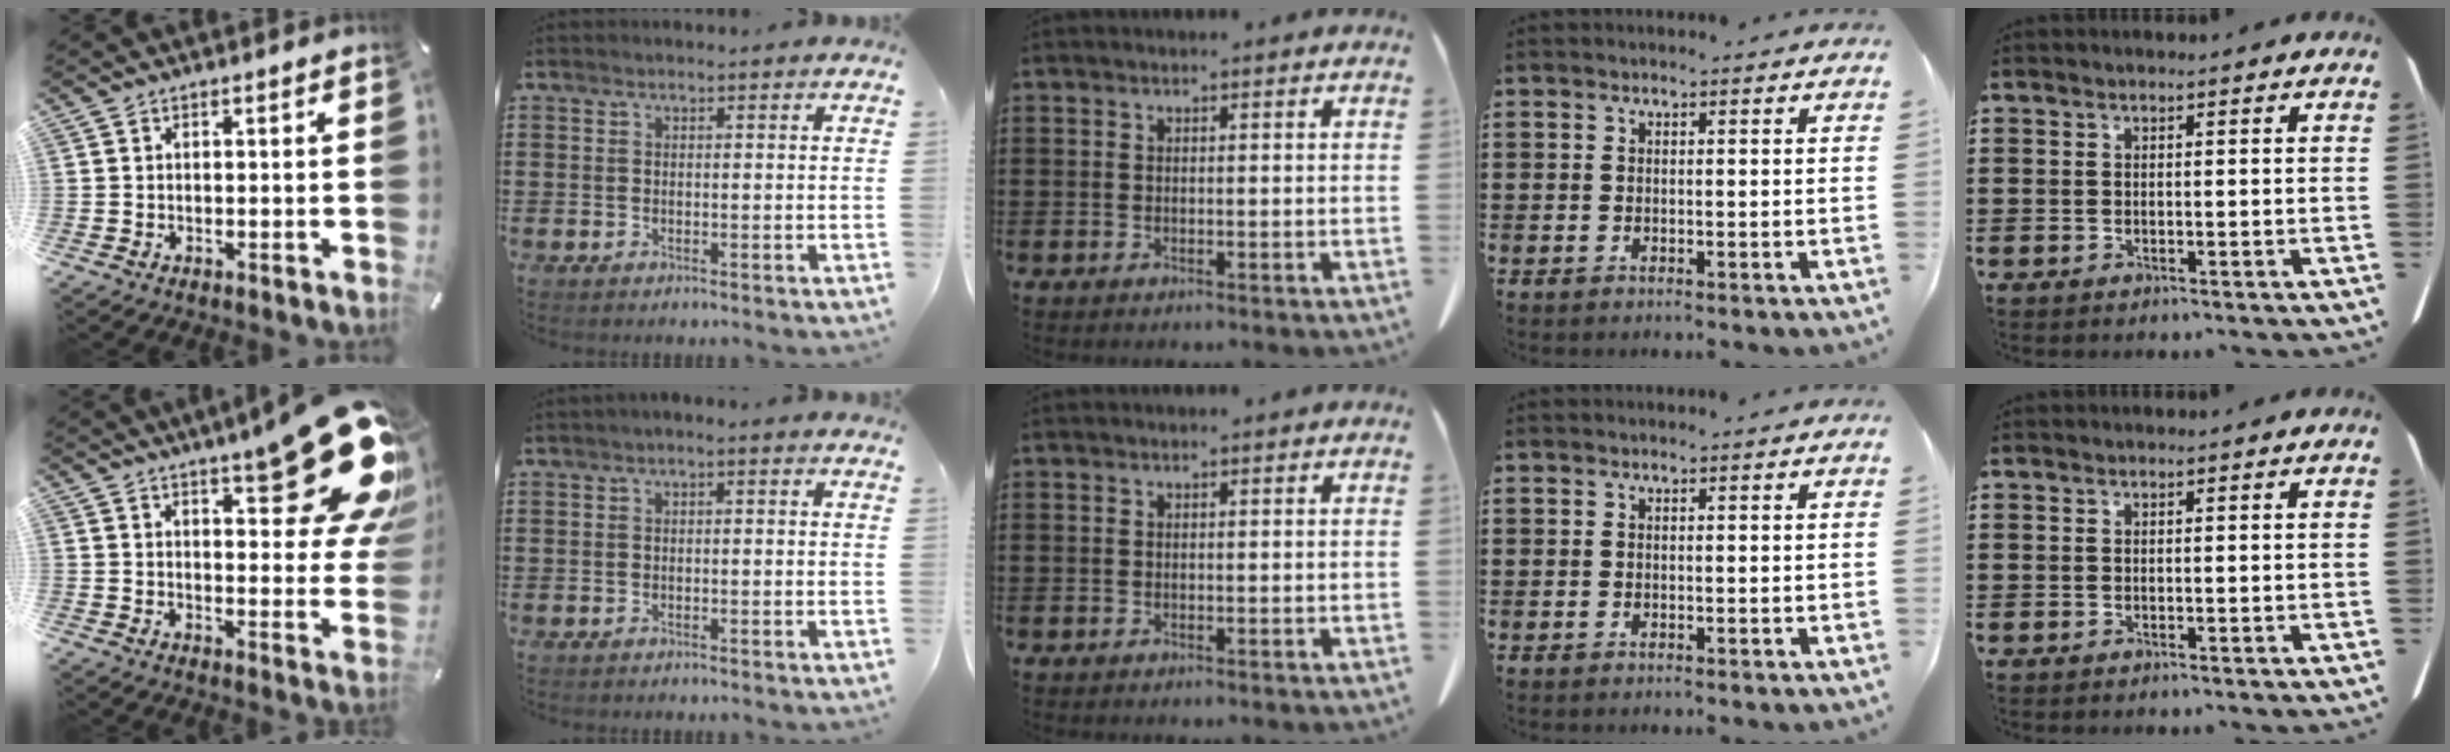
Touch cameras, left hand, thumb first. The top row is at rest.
{"thumb": {"total": 20.6, "force": [13.1, 6.4, 14.6], "torque": [-0.178, -0.099, 0.214]}, "index": {"total": 0.9, "force": [-0.6, 0.2, 0.6], "torque": [-0.011, -0.002, -0.012]}}